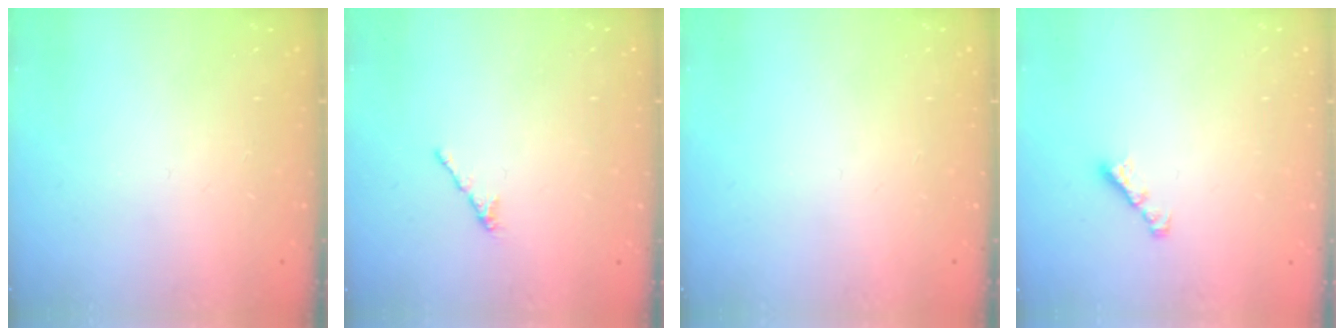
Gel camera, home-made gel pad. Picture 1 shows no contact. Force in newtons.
{"total": 1.7, "press": 1.6, "slide": 0.5}
{"total": 0.0}
{"total": 2.2, "press": 2.1, "slide": 0.6}